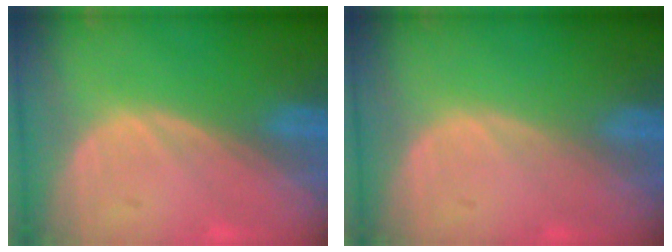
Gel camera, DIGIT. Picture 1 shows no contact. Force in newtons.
{"total": 0.0}